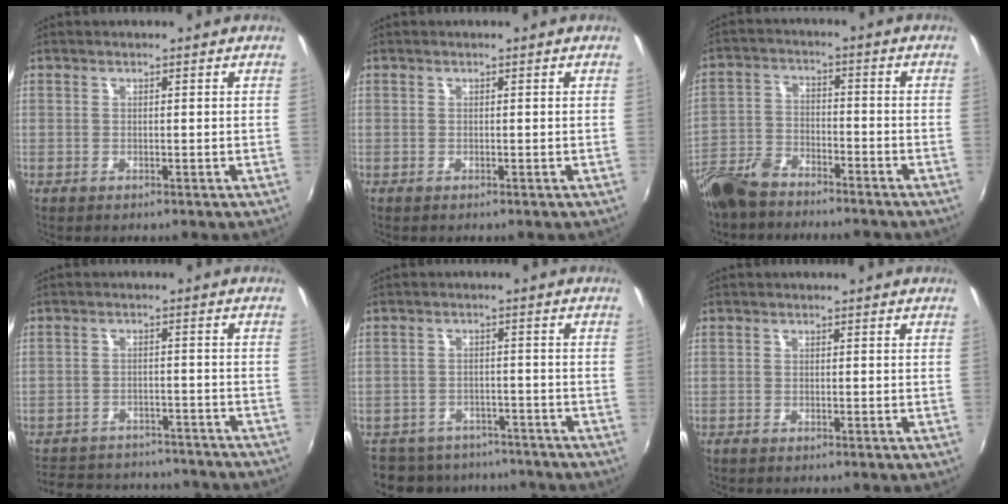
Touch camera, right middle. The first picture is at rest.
{"total": 0.0}
{"total": 12.4, "force": [-10.1, 4.5, 5.5], "torque": [-0.136, -0.013, -0.193]}
{"total": 23.1, "force": [-19.9, 7.9, 8.7], "torque": [-0.183, 0.009, -0.252]}
{"total": 13.6, "force": [-11.5, 6.2, 3.6], "torque": [-0.093, 0.008, -0.158]}
{"total": 0.9, "force": [-0.8, 0.3, 0.3], "torque": [-0.007, -0.003, -0.017]}